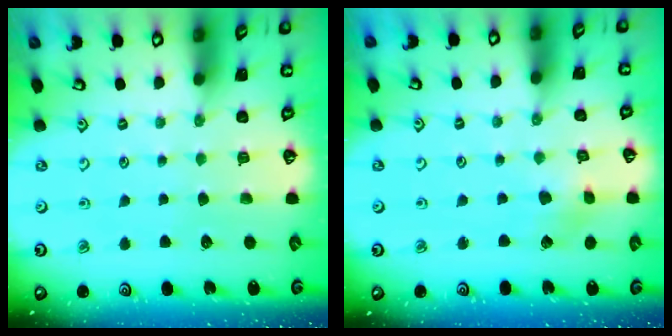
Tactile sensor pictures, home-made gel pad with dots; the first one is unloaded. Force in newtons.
{"total": 3.0, "press": 3.0, "slide": 0.4}